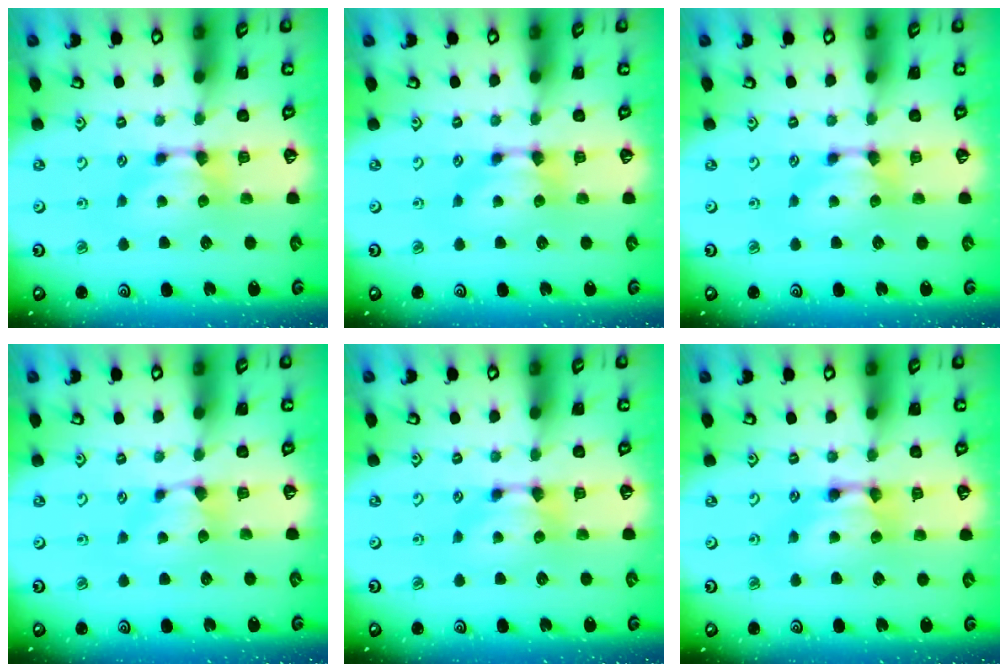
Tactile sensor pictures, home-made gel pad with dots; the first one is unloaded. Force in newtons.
{"total": 0.0}
{"total": 0.0}
{"total": 0.9, "press": 0.4, "slide": 0.8}
{"total": 0.0}
{"total": 2.5, "press": 2.5, "slide": 0.1}